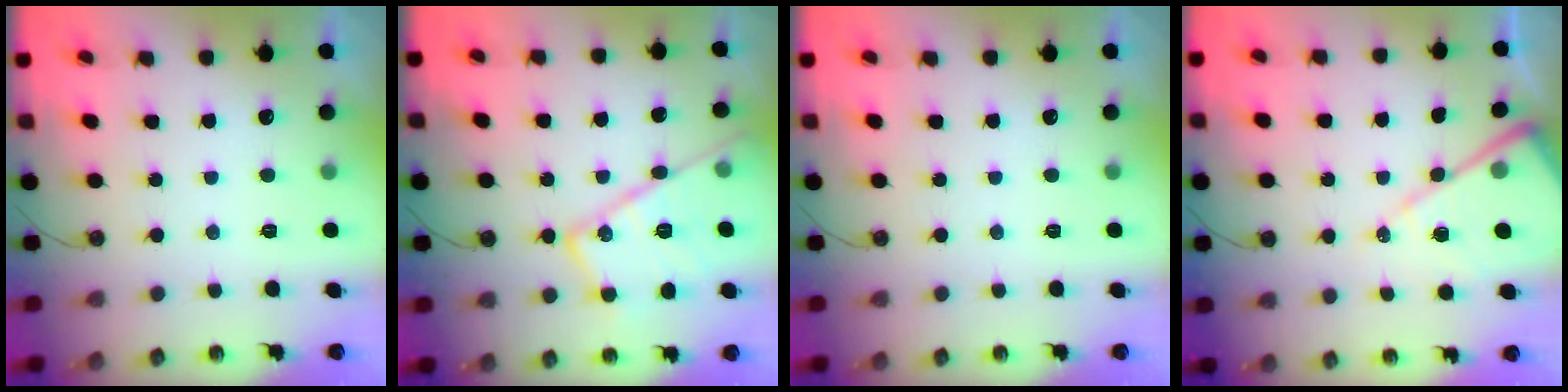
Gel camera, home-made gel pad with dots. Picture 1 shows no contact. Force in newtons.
{"total": 19.8, "press": 19.8, "slide": 1.3}
{"total": 0.0}
{"total": 12.7, "press": 12.6, "slide": 1.2}